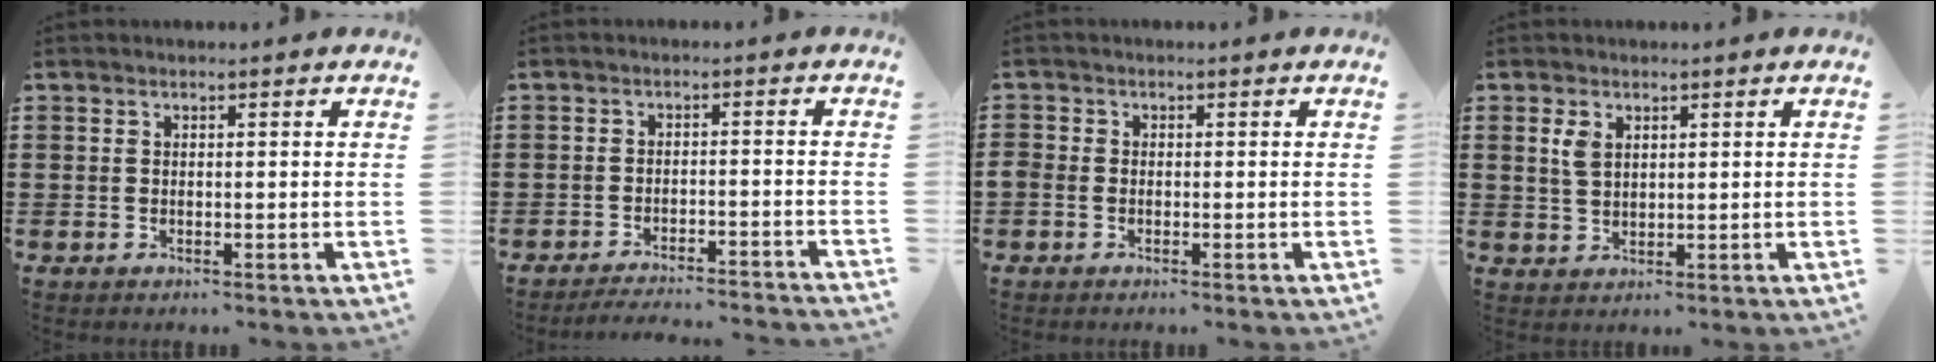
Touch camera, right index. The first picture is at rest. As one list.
[{"total": 3.1, "force": [-3.0, -0.2, 0.4], "torque": [-0.011, 0.000, -0.064]}, {"total": 1.1, "force": [-0.6, 0.8, 0.5], "torque": [-0.011, 0.002, -0.013]}, {"total": 2.8, "force": [1.1, 1.6, 2.0], "torque": [-0.044, 0.005, 0.020]}]